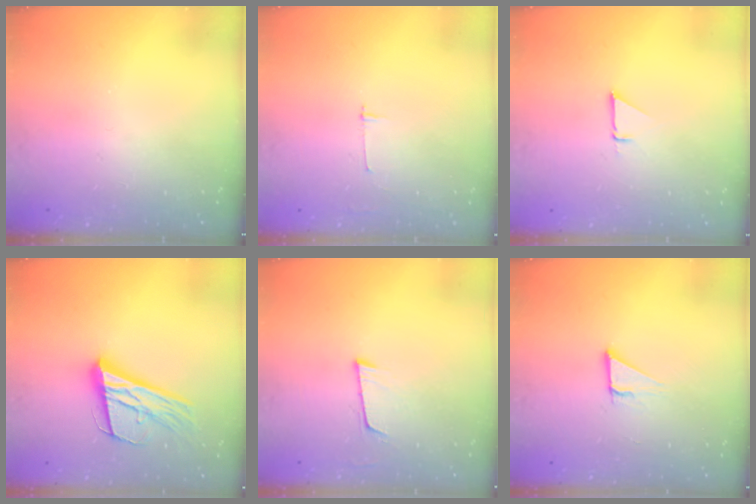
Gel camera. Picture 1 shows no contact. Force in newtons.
{"total": 2.7, "press": 2.7, "slide": 0.3}
{"total": 1.5, "press": 1.5, "slide": 0.0}
{"total": 20.1, "press": 19.8, "slide": 3.8}
{"total": 5.8, "press": 5.5, "slide": 1.9}
{"total": 2.9, "press": 2.9, "slide": 0.1}